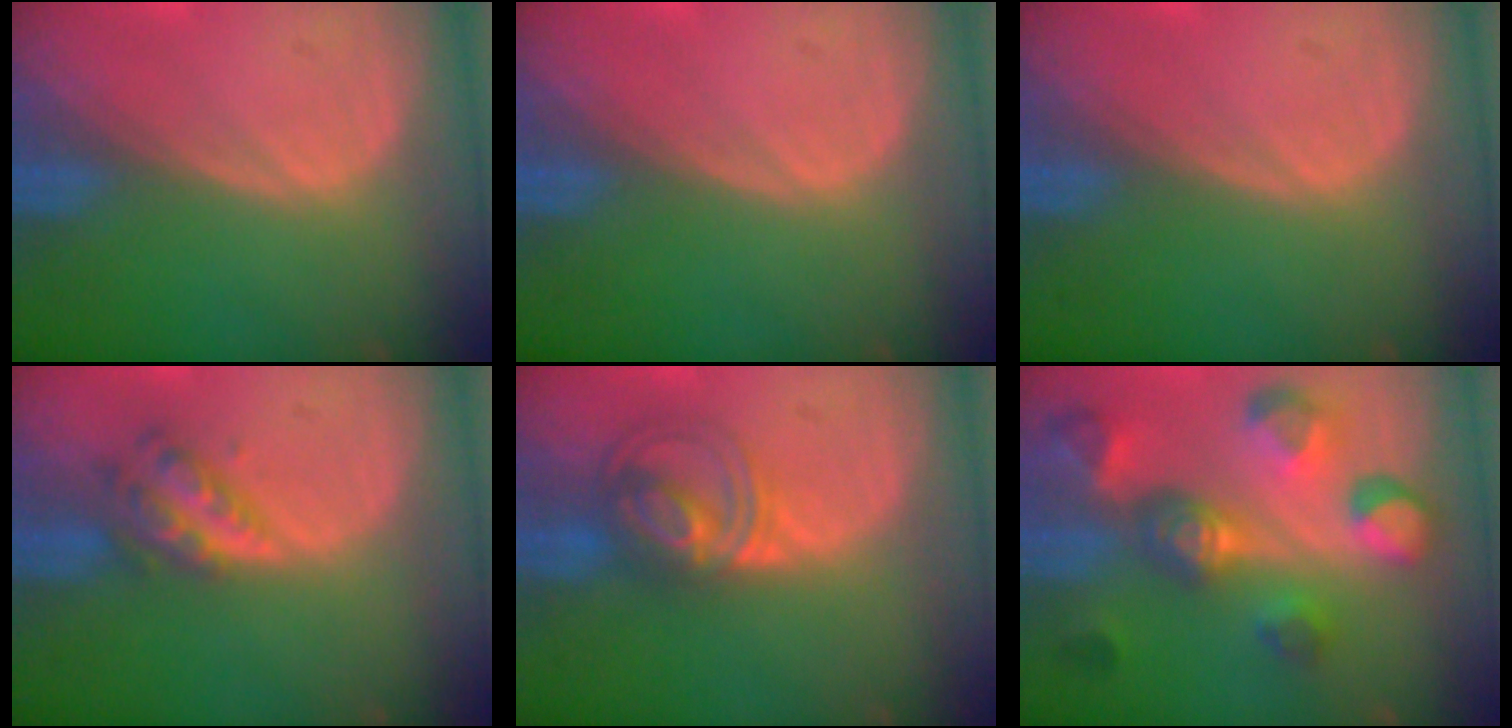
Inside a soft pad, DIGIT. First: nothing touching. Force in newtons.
{"total": 0.0}
{"total": 0.0}
{"total": 4.6, "press": 4.6, "slide": 0.5}
{"total": 5.9, "press": 5.9, "slide": 0.9}
{"total": 11.0, "press": 10.0, "slide": 4.6}